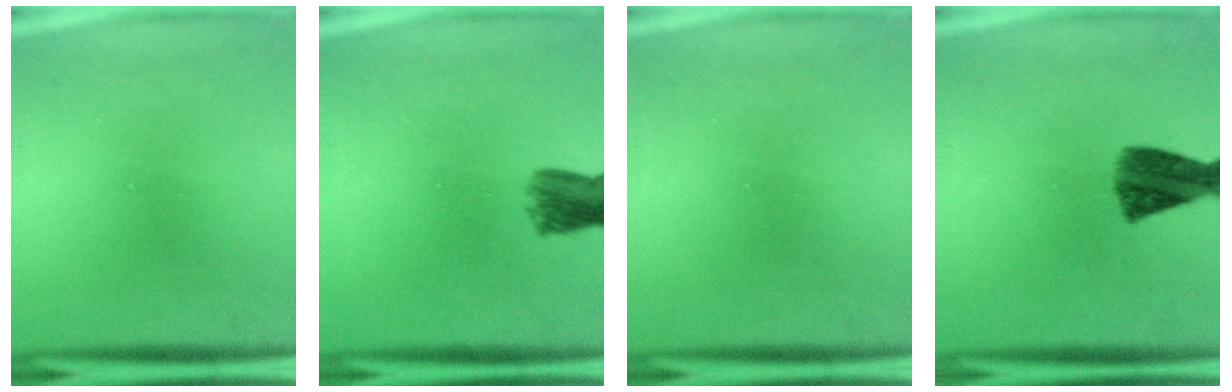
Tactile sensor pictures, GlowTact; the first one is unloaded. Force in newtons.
{"total": 4.2}
{"total": 0.0}
{"total": 7.3}